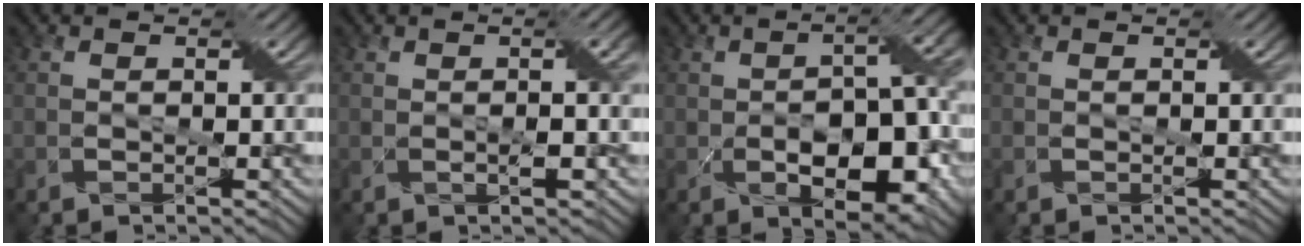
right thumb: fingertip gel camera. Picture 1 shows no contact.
{"total": 2.9, "force": [0.3, 0.3, 2.9], "torque": [-0.052, 0.009, 0.002]}
{"total": 11.3, "force": [-2.6, 4.9, 9.9], "torque": [-0.153, -0.007, -0.040]}
{"total": 0.0}